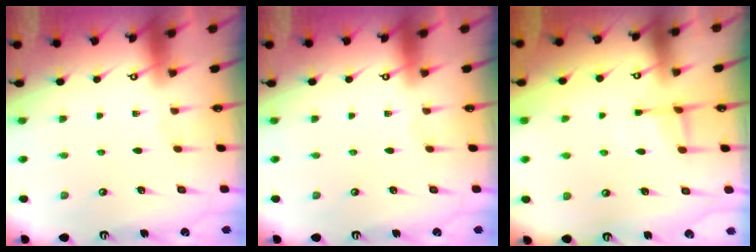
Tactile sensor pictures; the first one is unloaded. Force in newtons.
{"total": 0.0}
{"total": 5.9, "press": 5.8, "slide": 0.8}